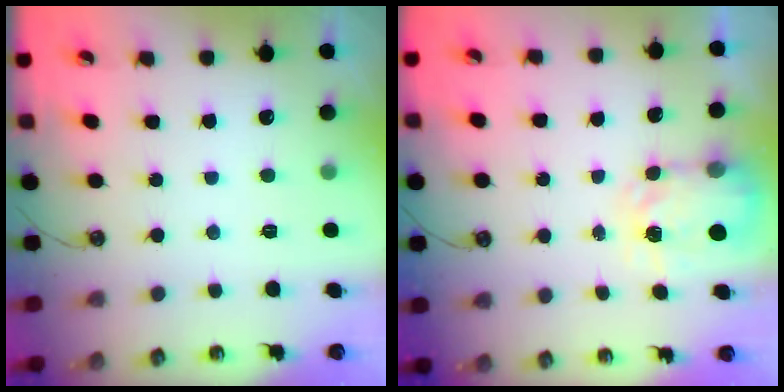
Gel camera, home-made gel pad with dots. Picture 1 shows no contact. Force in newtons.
{"total": 4.9, "press": 4.9, "slide": 0.4}